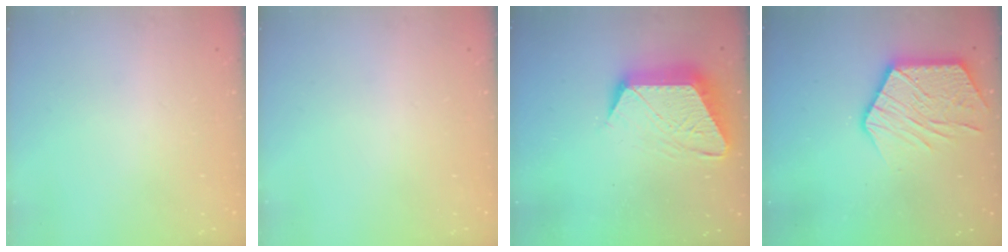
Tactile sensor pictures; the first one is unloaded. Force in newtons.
{"total": 0.0}
{"total": 13.5, "press": 13.4, "slide": 0.9}
{"total": 14.9, "press": 14.9, "slide": 1.1}